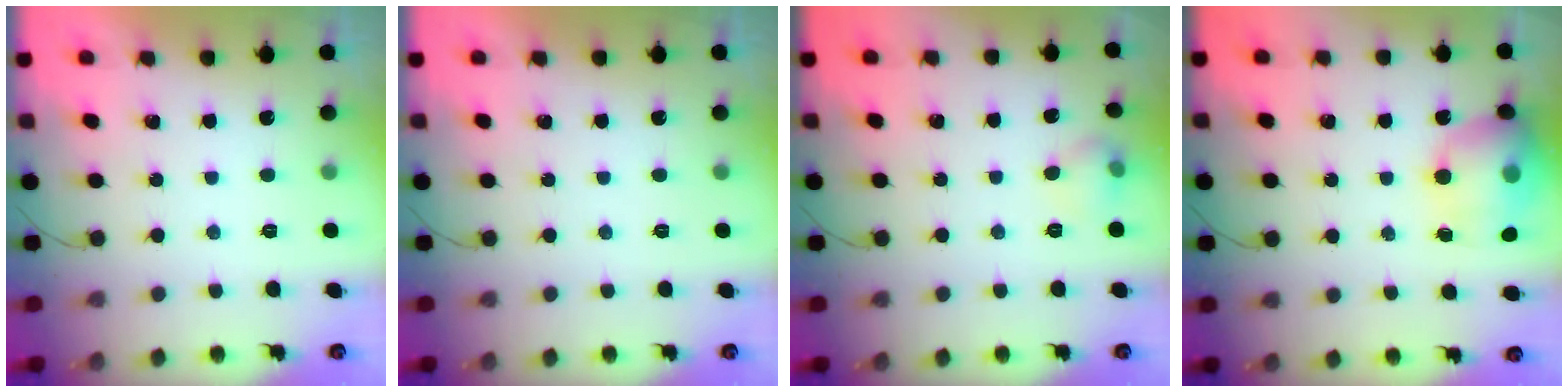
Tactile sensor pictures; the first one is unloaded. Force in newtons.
{"total": 0.0}
{"total": 8.3, "press": 6.2, "slide": 5.5}
{"total": 17.1, "press": 16.9, "slide": 2.9}